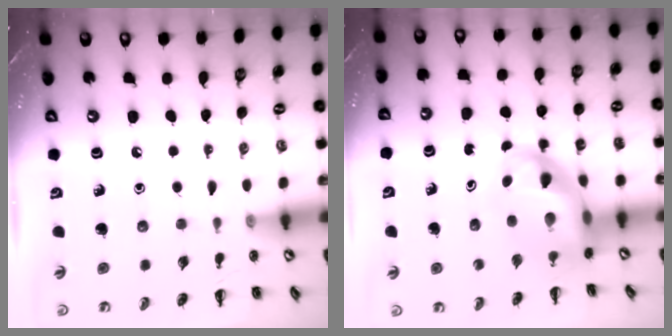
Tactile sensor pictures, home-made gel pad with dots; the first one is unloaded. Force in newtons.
{"total": 7.8, "press": 7.5, "slide": 1.9}